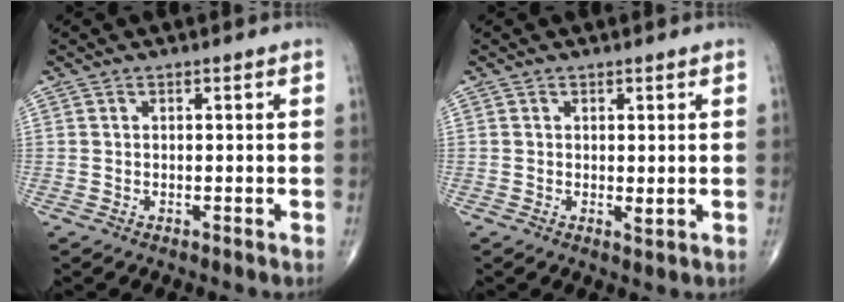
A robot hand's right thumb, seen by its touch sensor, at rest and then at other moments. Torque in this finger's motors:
{"motor_torque": [1.26, 3.75, 0.29, 0.19, 0.03]}